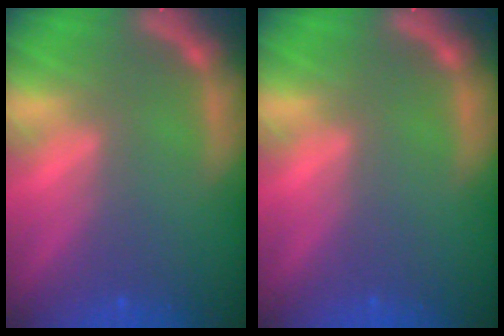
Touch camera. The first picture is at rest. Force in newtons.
{"total": 0.0}